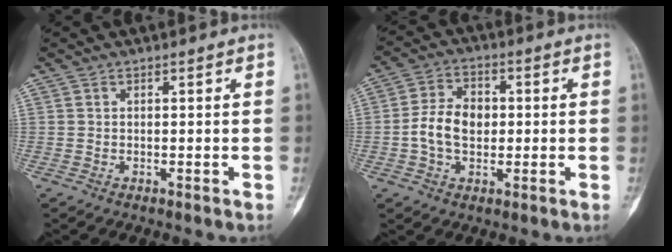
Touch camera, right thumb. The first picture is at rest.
{"total": 8.2, "force": [-0.5, 5.7, 5.8], "torque": [-0.097, 0.017, -0.015]}